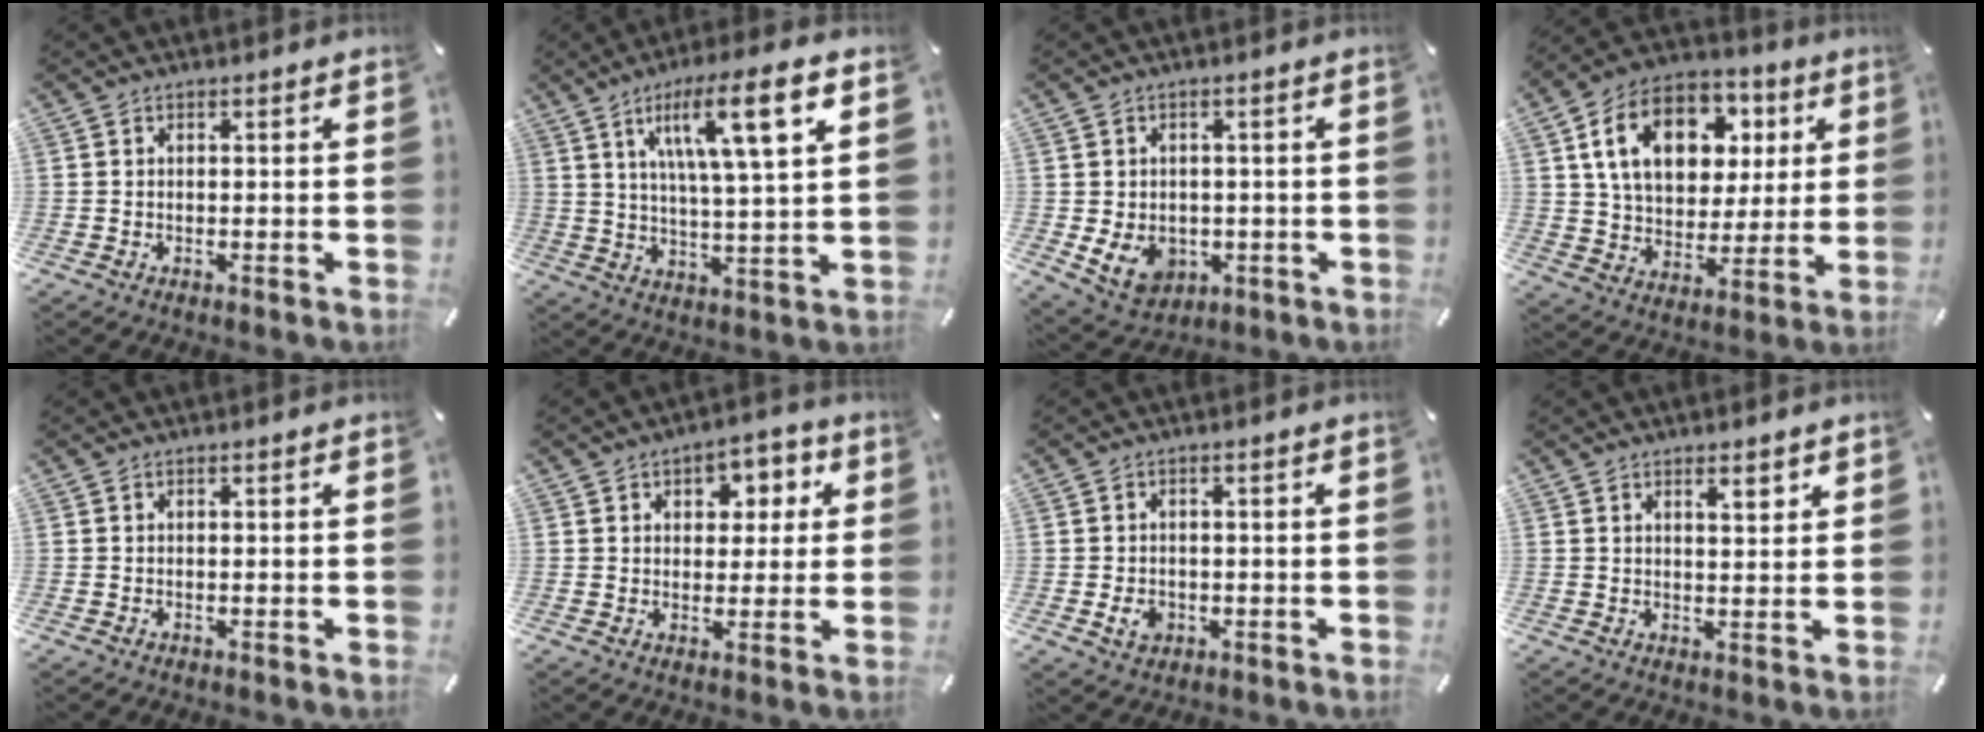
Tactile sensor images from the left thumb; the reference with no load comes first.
{"total": 13.2, "force": [6.5, 2.0, 11.3], "torque": [-0.189, -0.018, 0.099]}
{"total": 7.5, "force": [-1.1, 6.4, 3.7], "torque": [-0.076, 0.000, -0.022]}
{"total": 17.5, "force": [6.4, 12.6, 10.3], "torque": [-0.187, -0.003, 0.118]}
{"total": 0.0}
{"total": 5.8, "force": [1.4, 5.0, 2.5], "torque": [-0.023, 0.000, 0.016]}
{"total": 3.4, "force": [-0.8, 2.7, 1.8], "torque": [-0.031, -0.001, -0.017]}
{"total": 3.2, "force": [2.4, 1.0, 1.9], "torque": [-0.025, -0.010, 0.039]}